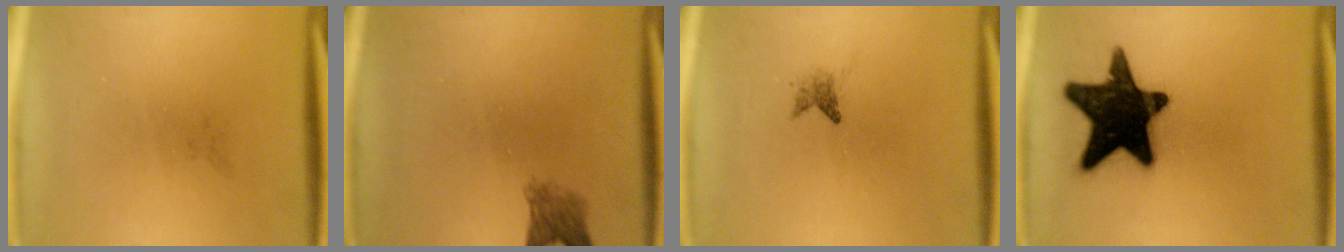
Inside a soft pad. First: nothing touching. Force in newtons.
{"total": 2.9}
{"total": 1.2}
{"total": 19.4}